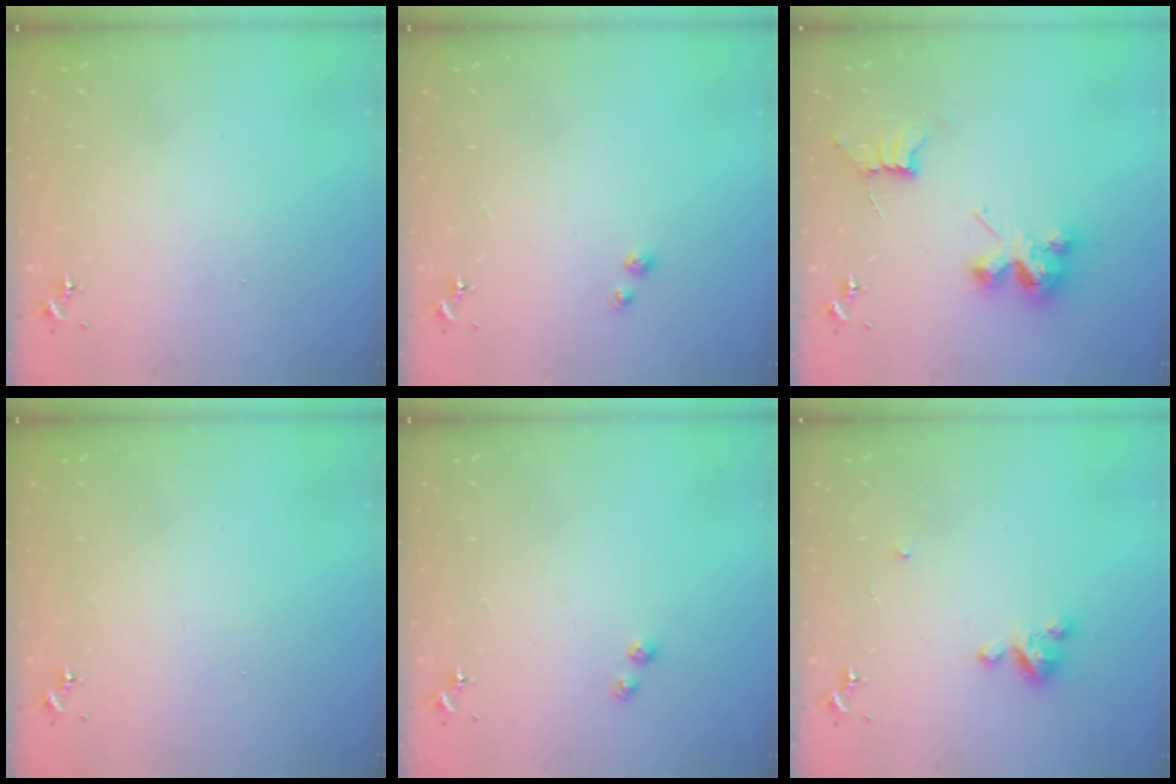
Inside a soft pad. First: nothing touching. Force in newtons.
{"total": 3.1, "press": 3.1, "slide": 0.3}
{"total": 10.0, "press": 10.0, "slide": 0.6}
{"total": 0.0}
{"total": 2.6, "press": 2.6, "slide": 0.4}
{"total": 5.8, "press": 5.7, "slide": 0.4}